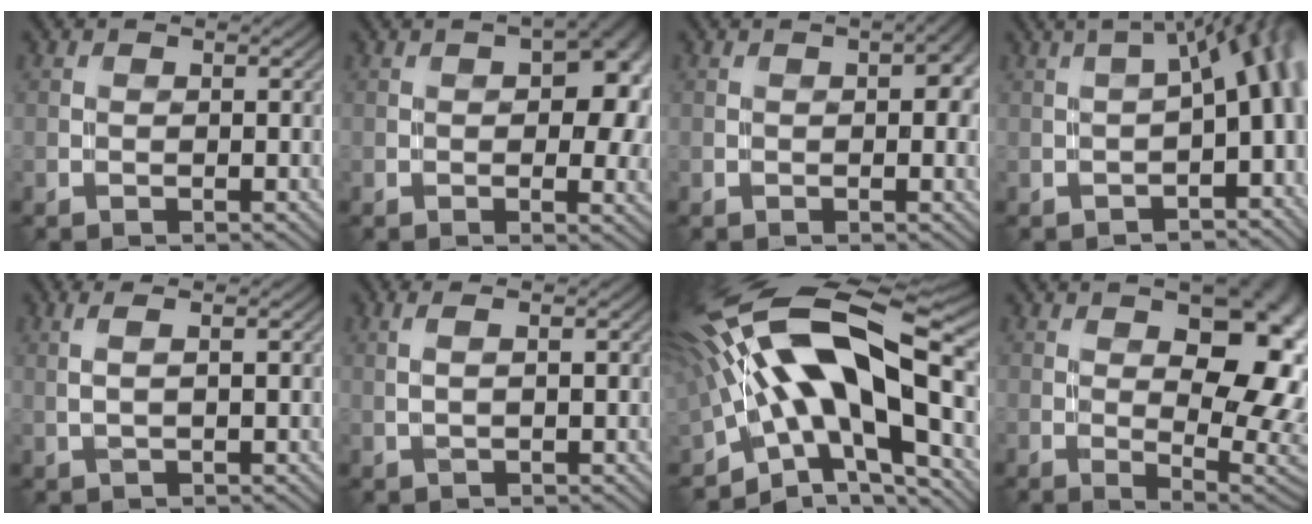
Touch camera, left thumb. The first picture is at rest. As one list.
[{"total": 7.4, "force": [0.6, 3.8, 6.3], "torque": [-0.071, 0.002, 0.018]}, {"total": 2.5, "force": [-0.1, 0.5, 2.5], "torque": [-0.038, 0.000, 0.006]}, {"total": 8.7, "force": [-0.9, 2.6, 8.3], "torque": [-0.103, 0.008, -0.003]}, {"total": 1.8, "force": [0.7, 0.4, 1.6], "torque": [-0.029, 0.002, 0.014]}, {"total": 1.5, "force": [0.5, 0.4, 1.4], "torque": [-0.023, -0.001, 0.009]}, {"total": 19.0, "force": [0.9, 8.7, 16.9], "torque": [-0.305, 0.013, 0.003]}, {"total": 14.1, "force": [2.9, 6.7, 12.1], "torque": [-0.153, 0.022, 0.054]}]